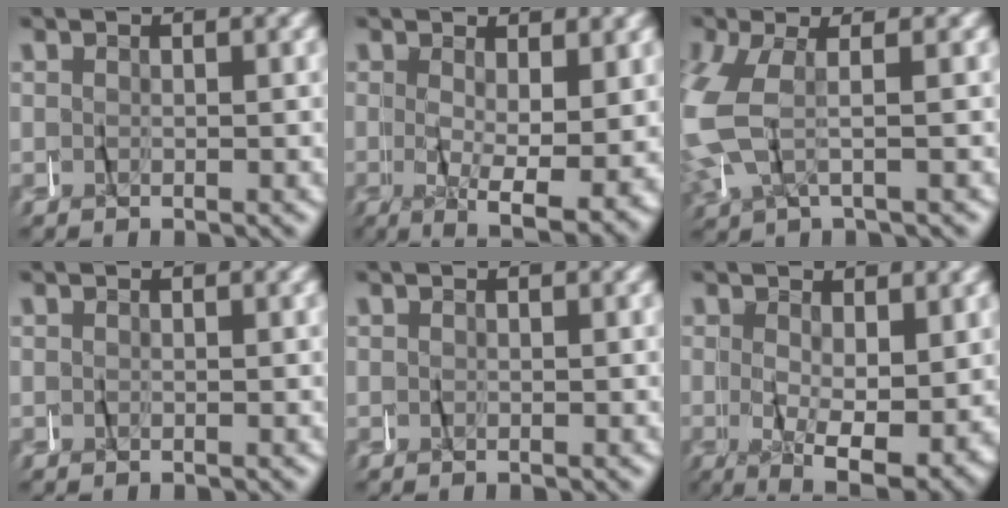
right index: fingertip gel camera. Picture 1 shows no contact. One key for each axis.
{"total": 6.2, "fx": -0.8, "fy": 1.9, "fz": 5.8, "tx": -0.089, "ty": -0.022, "tz": -0.006}
{"total": 3.9, "fx": -0.2, "fy": 2.3, "fz": 3.1, "tx": -0.105, "ty": -0.001, "tz": -0.003}
{"total": 0.0}
{"total": 0.0}
{"total": 6.3, "fx": -1.0, "fy": 2.1, "fz": 5.8, "tx": -0.083, "ty": -0.023, "tz": -0.009}